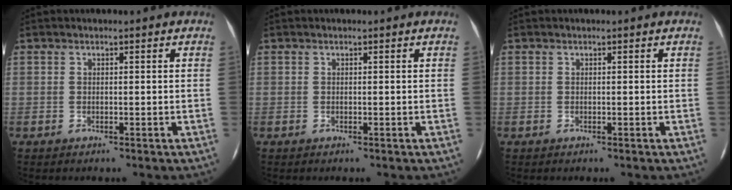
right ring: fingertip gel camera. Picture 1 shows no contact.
{"total": 0.0}
{"total": 0.0}